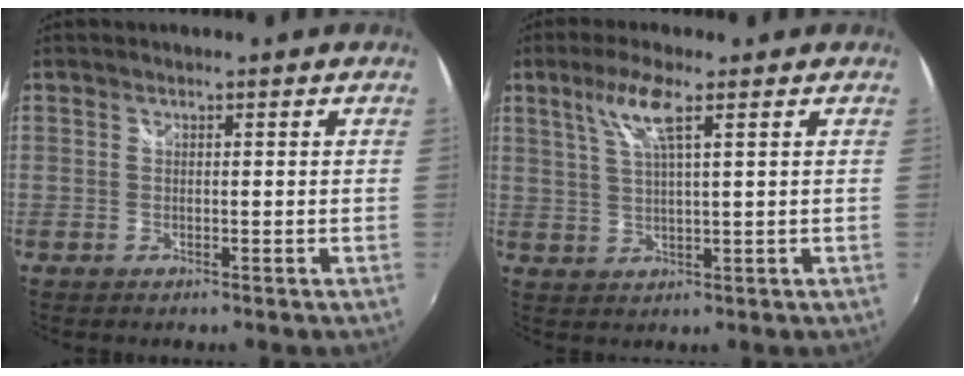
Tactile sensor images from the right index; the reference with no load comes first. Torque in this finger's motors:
{"motor_torque": [0.28, -0.02, 0.29, 0.09]}